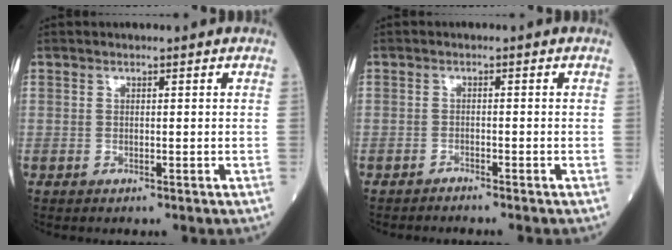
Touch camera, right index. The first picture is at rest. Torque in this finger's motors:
{"motor_torque": [-0.11, -0.12, 0.07, -0.01]}